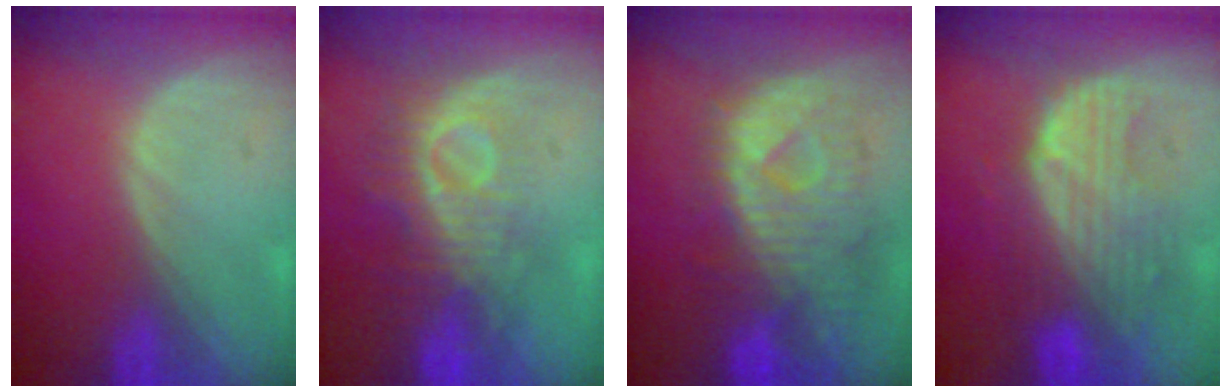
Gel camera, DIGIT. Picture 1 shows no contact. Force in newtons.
{"total": 9.1, "press": 8.3, "slide": 3.7}
{"total": 10.9, "press": 9.6, "slide": 5.0}
{"total": 8.9, "press": 8.3, "slide": 3.2}